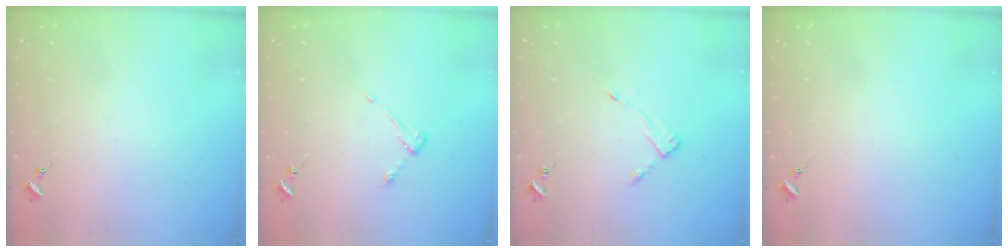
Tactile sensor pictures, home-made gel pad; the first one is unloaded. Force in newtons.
{"total": 3.6, "press": 3.6, "slide": 0.5}
{"total": 3.4, "press": 3.4, "slide": 0.4}
{"total": 0.0}